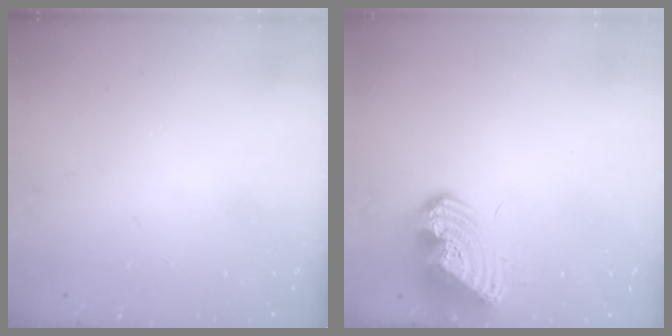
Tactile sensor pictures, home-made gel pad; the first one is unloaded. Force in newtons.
{"total": 12.9, "press": 12.8, "slide": 1.4}